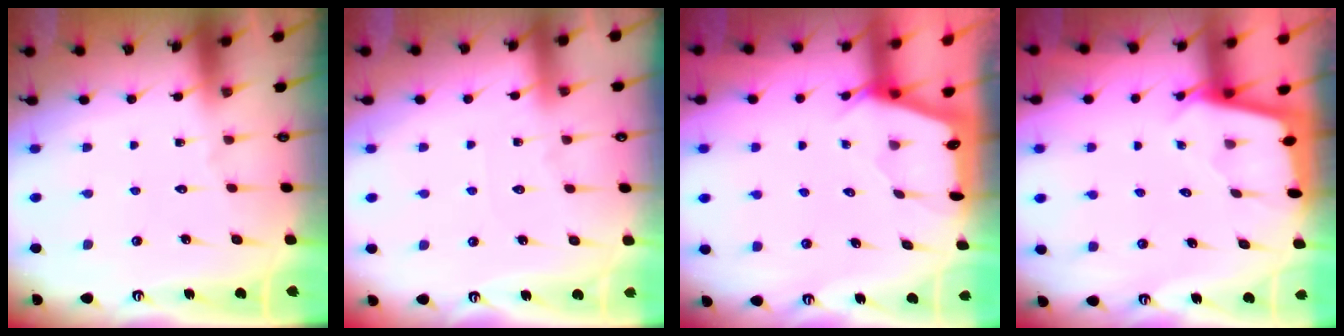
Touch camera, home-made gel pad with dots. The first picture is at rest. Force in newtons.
{"total": 2.4, "press": 2.4, "slide": 0.4}
{"total": 2.1, "press": 2.1, "slide": 0.3}
{"total": 2.0, "press": 2.0, "slide": 0.2}